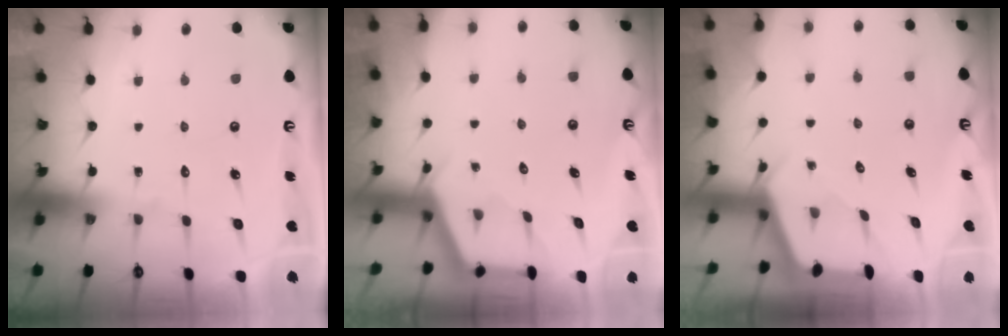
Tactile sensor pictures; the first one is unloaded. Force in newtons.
{"total": 2.9, "press": 2.8, "slide": 0.3}
{"total": 2.4, "press": 2.4, "slide": 0.3}